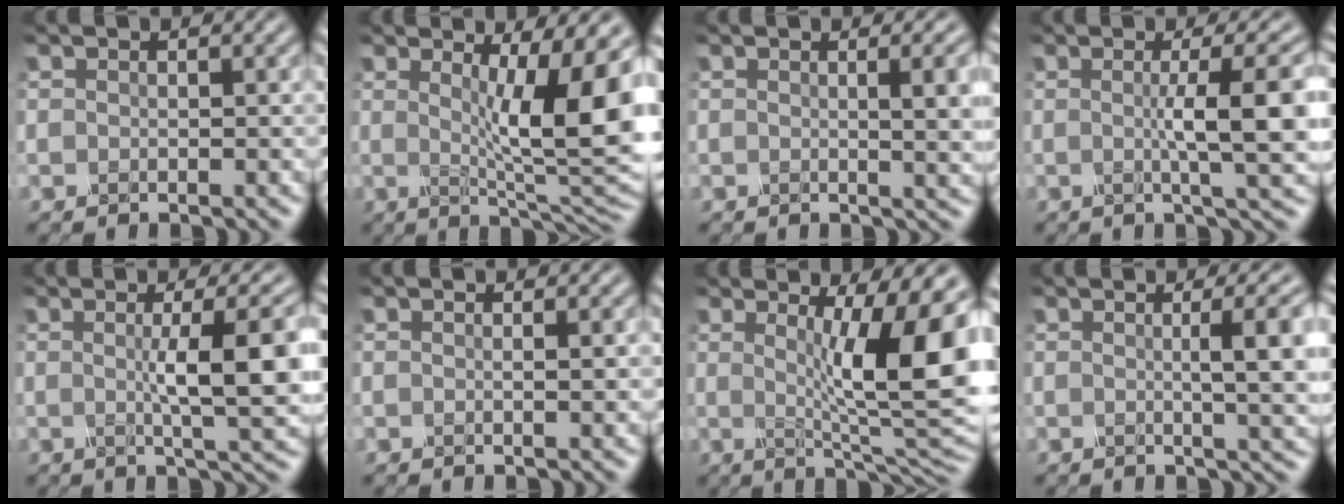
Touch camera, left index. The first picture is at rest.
{"total": 9.1, "force": [1.7, 1.8, 8.7], "torque": [-0.128, -0.008, 0.031]}
{"total": 4.2, "force": [0.8, 1.4, 3.9], "torque": [-0.045, -0.003, 0.019]}
{"total": 6.3, "force": [0.2, 0.9, 6.2], "torque": [-0.091, 0.006, 0.002]}
{"total": 6.7, "force": [0.3, 1.1, 6.6], "torque": [-0.097, 0.006, 0.005]}
{"total": 0.6, "force": [-0.1, -0.1, 0.5], "torque": [-0.013, -0.001, 0.000]}
{"total": 10.3, "force": [1.8, 2.0, 9.9], "torque": [-0.137, -0.008, 0.031]}
{"total": 5.4, "force": [0.8, 1.3, 5.2], "torque": [-0.061, 0.006, 0.009]}